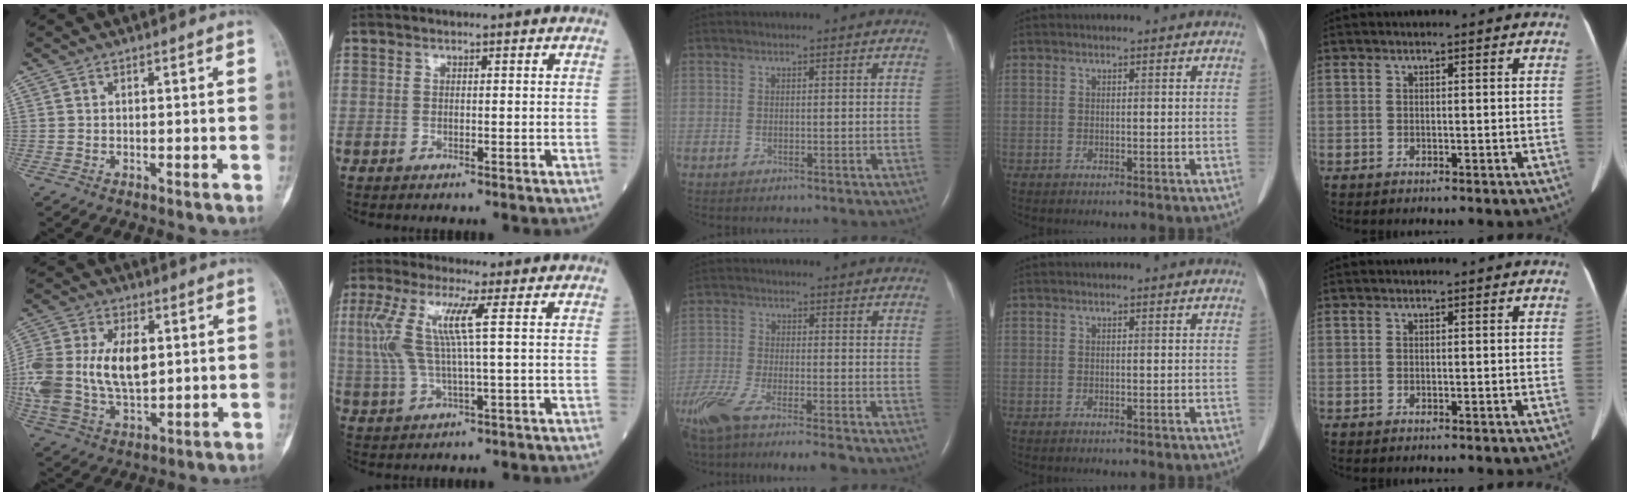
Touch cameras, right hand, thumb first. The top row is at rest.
{"thumb": {"total": 20.5, "force": [1.8, 12.7, 16.0], "torque": [-0.363, -0.005, 0.041]}, "index": {"total": 9.1, "force": [2.0, 0.7, 8.8], "torque": [-0.211, 0.014, 0.039]}, "middle": {"total": 14.8, "force": [-11.8, 2.1, 8.6], "torque": [-0.184, -0.033, -0.201]}}